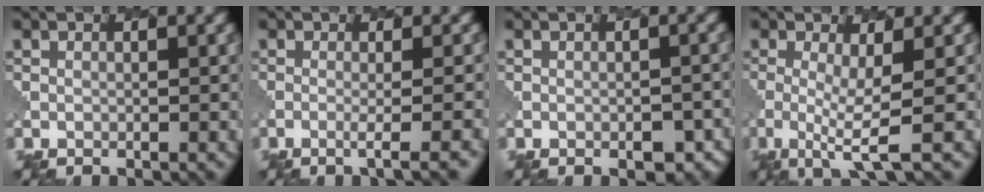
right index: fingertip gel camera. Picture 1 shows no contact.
{"total": 2.9, "force": [-0.8, 0.6, 2.7], "torque": [-0.027, 0.006, -0.023]}
{"total": 3.2, "force": [-1.6, 1.7, 2.2], "torque": [-0.028, -0.001, -0.008]}
{"total": 3.4, "force": [-0.2, 0.6, 3.3], "torque": [-0.068, -0.012, -0.009]}